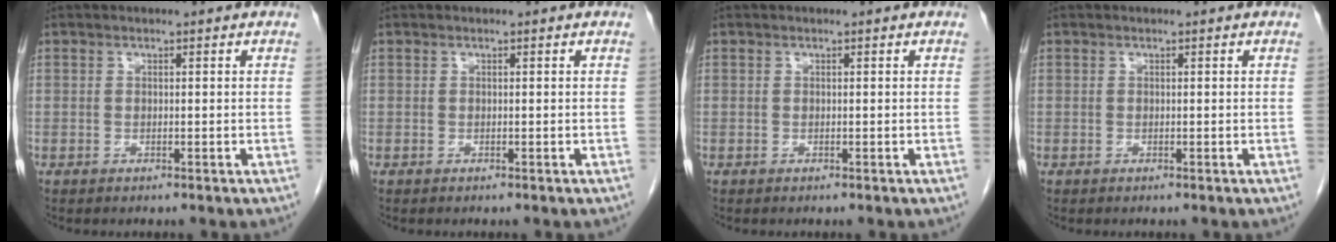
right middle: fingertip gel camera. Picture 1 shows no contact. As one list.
[{"total": 0.0}, {"total": 0.0}, {"total": 0.0}]